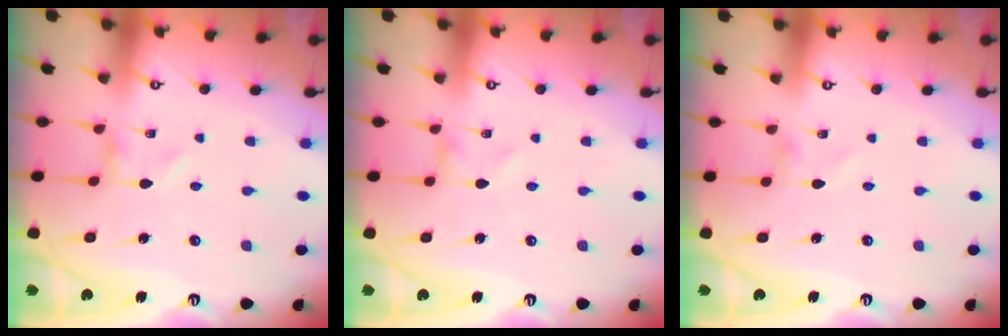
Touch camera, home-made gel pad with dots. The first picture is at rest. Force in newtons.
{"total": 0.0}
{"total": 1.1, "press": 1.1, "slide": 0.0}